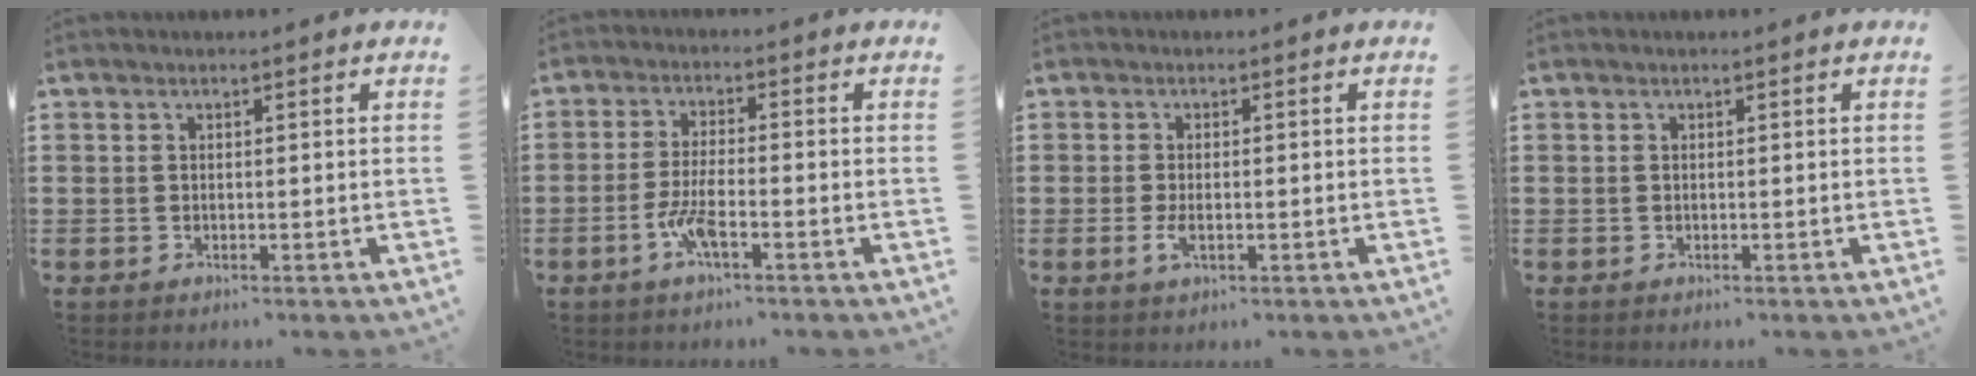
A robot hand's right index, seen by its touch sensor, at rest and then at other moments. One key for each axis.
{"total": 5.2, "fx": -2.6, "fy": 0.9, "fz": 4.4, "tx": -0.099, "ty": -0.007, "tz": -0.053}
{"total": 2.4, "fx": -0.5, "fy": 0.9, "fz": 2.1, "tx": -0.048, "ty": -0.006, "tz": -0.010}
{"total": 0.0}